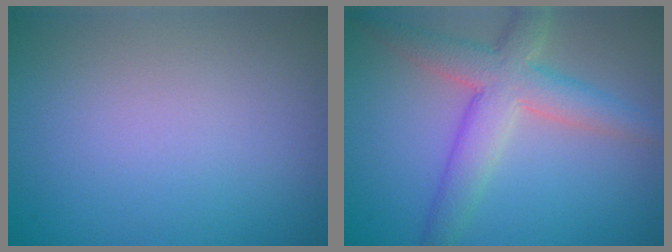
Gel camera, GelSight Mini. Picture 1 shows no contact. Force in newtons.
{"total": 5.7, "press": 5.7, "slide": 0.2}